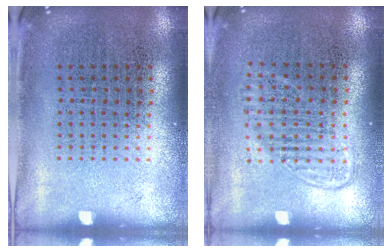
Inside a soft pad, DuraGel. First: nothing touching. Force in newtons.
{"total": 1.4, "press": 1.2, "slide": 0.7}